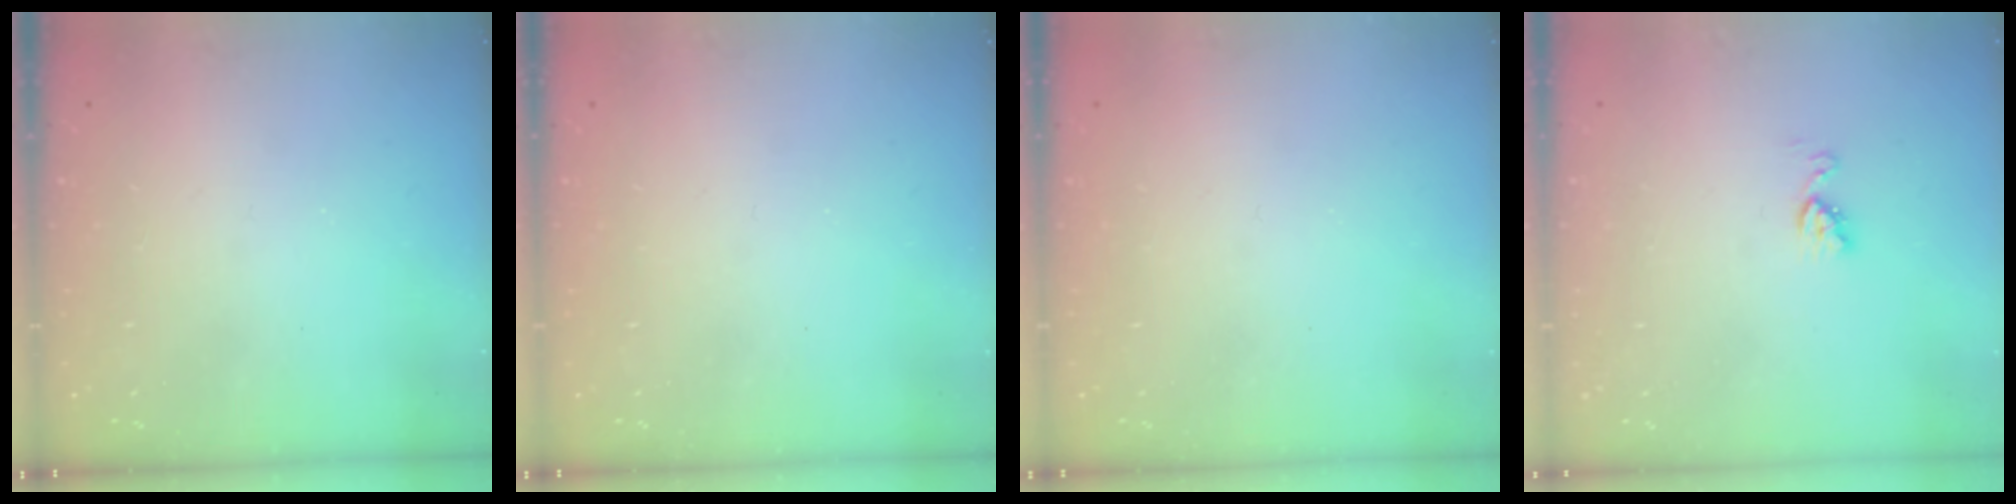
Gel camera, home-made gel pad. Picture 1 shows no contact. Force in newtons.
{"total": 0.0}
{"total": 0.0}
{"total": 5.8, "press": 5.8, "slide": 0.2}